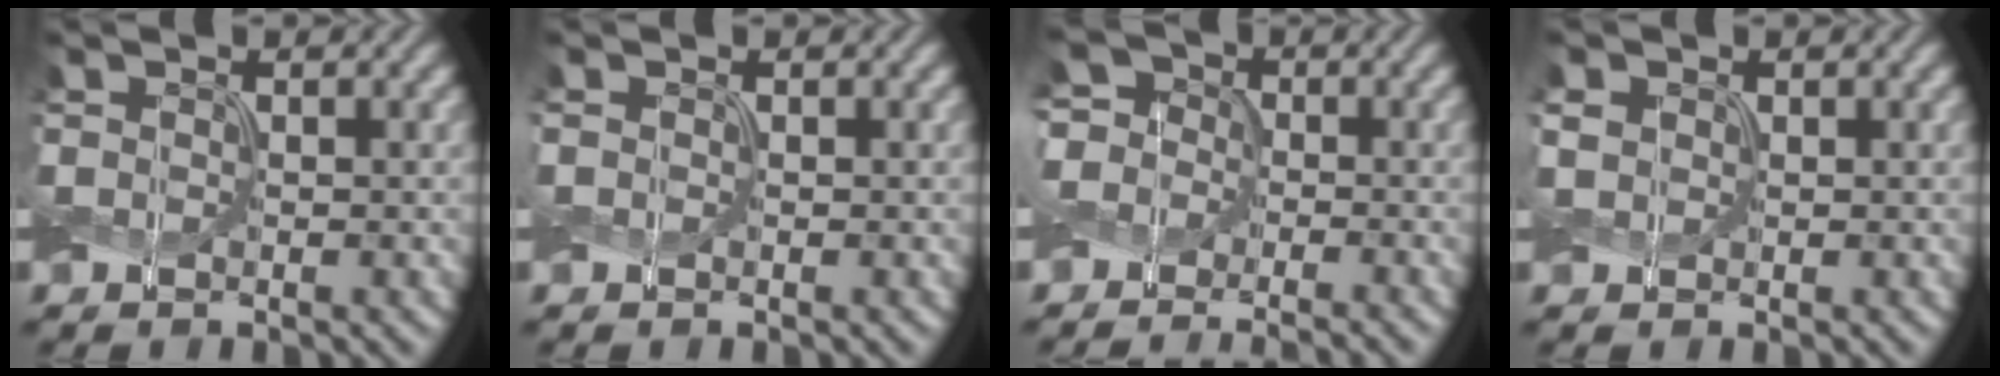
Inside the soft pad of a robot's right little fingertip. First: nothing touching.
{"total": 0.0}
{"total": 6.3, "force": [-2.2, 5.2, 2.7], "torque": [-0.035, 0.018, -0.079]}
{"total": 1.2, "force": [0.4, 1.0, 0.5], "torque": [-0.015, 0.002, 0.006]}